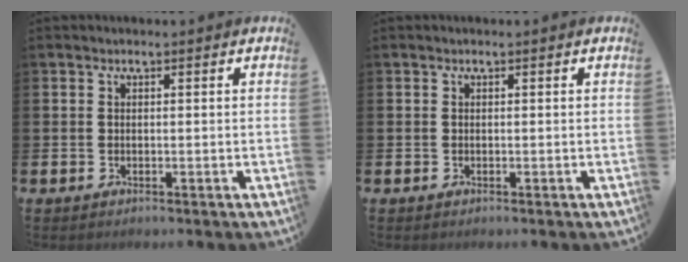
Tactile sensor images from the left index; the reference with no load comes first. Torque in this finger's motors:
{"motor_torque": [0.00, 0.00, -0.01, -0.01]}